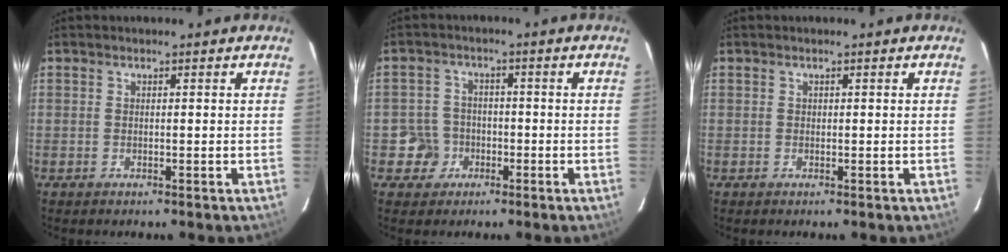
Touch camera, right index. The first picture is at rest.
{"total": 4.9, "force": [-2.0, 4.5, 0.1], "torque": [-0.006, 0.019, -0.035]}
{"total": 0.0}